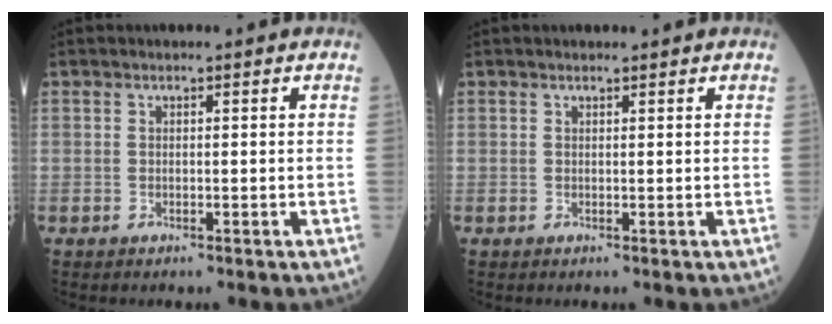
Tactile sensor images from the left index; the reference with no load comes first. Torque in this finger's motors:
{"motor_torque": [-0.03, 0.04, -0.23, -0.01]}